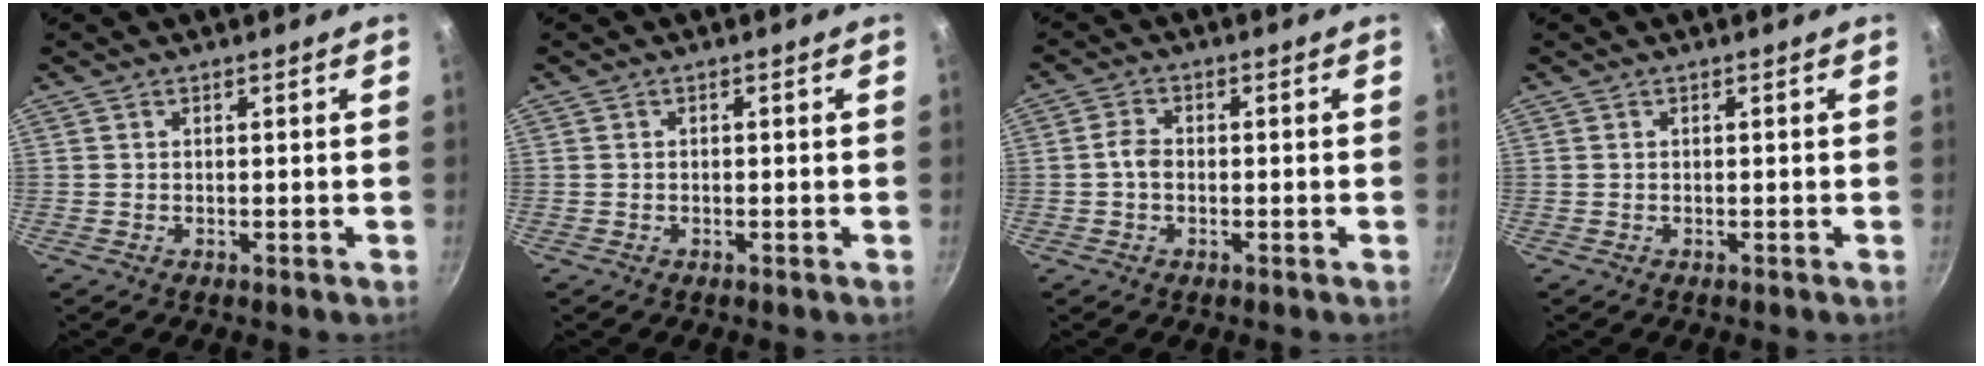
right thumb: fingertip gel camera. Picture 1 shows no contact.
{"total": 0.0}
{"total": 2.9, "force": [-0.5, 2.1, 2.0], "torque": [-0.035, 0.013, -0.015]}
{"total": 0.0}